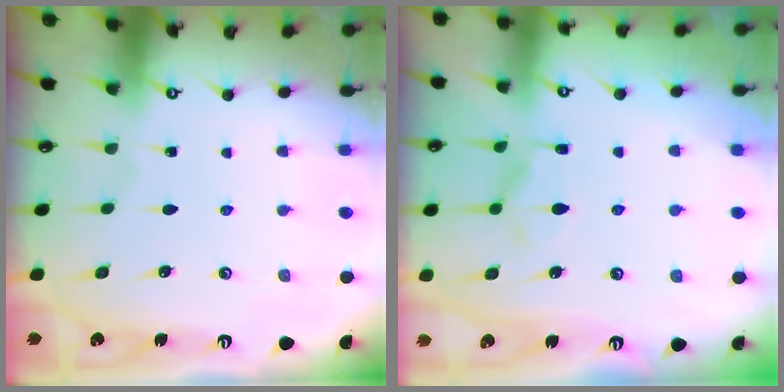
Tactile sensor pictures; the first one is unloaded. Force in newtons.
{"total": 1.9, "press": 1.4, "slide": 1.2}